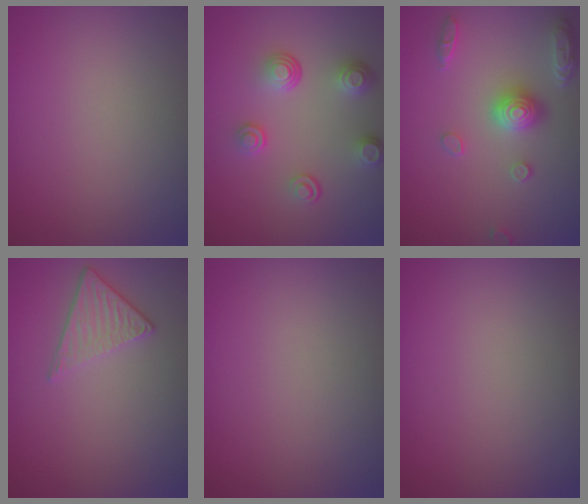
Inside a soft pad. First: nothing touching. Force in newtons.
{"total": 3.9, "press": 2.8, "slide": 2.6}
{"total": 4.1, "press": 3.7, "slide": 1.8}
{"total": 2.8, "press": 2.4, "slide": 1.3}
{"total": 0.0}
{"total": 0.0}